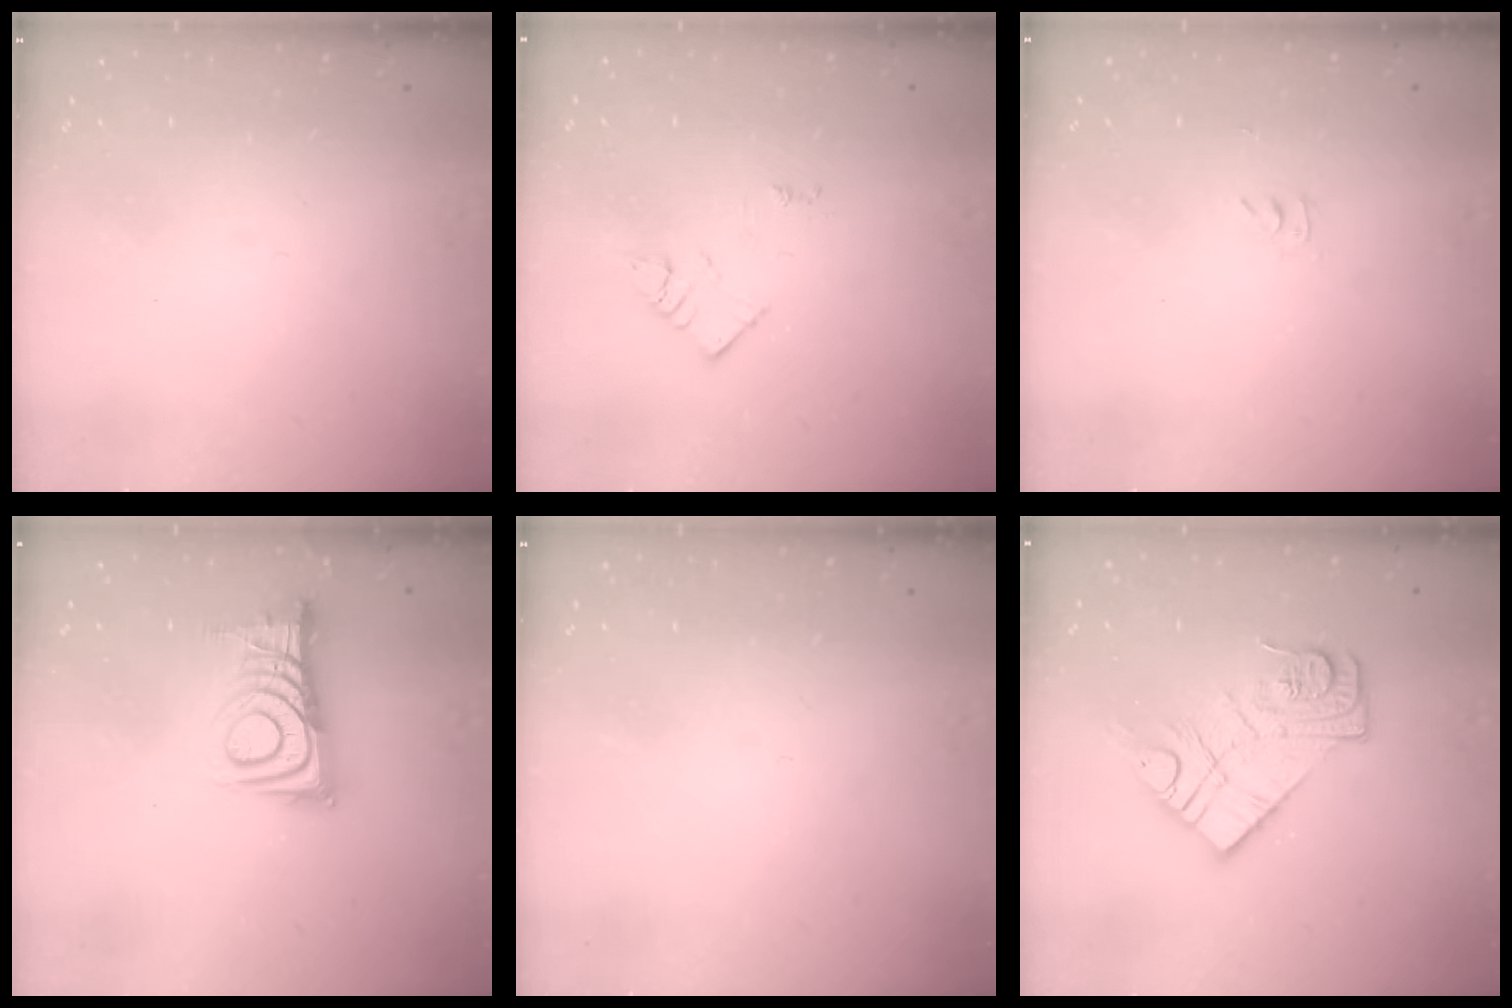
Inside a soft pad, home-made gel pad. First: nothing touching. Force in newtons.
{"total": 2.7, "press": 2.6, "slide": 0.4}
{"total": 2.8, "press": 2.8, "slide": 0.4}
{"total": 12.2, "press": 12.1, "slide": 0.9}
{"total": 0.0}
{"total": 13.2, "press": 13.2, "slide": 1.0}